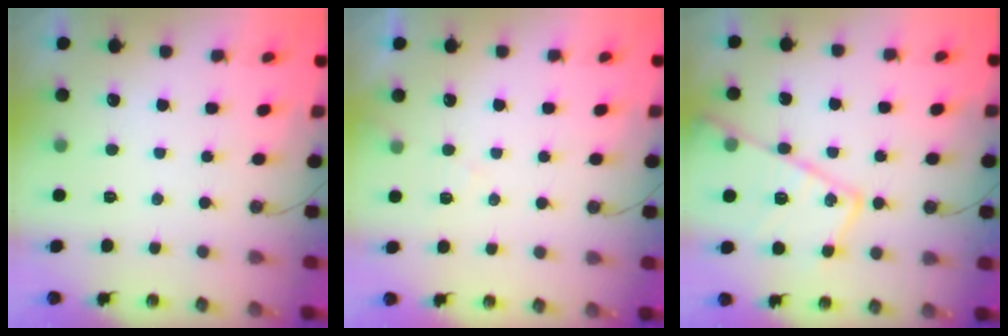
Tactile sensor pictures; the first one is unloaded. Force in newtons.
{"total": 4.7, "press": 4.7, "slide": 0.7}
{"total": 20.5, "press": 20.4, "slide": 2.1}